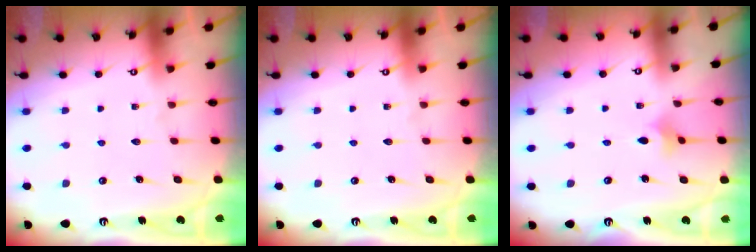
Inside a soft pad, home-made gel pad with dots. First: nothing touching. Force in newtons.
{"total": 0.0}
{"total": 2.8, "press": 2.7, "slide": 0.6}